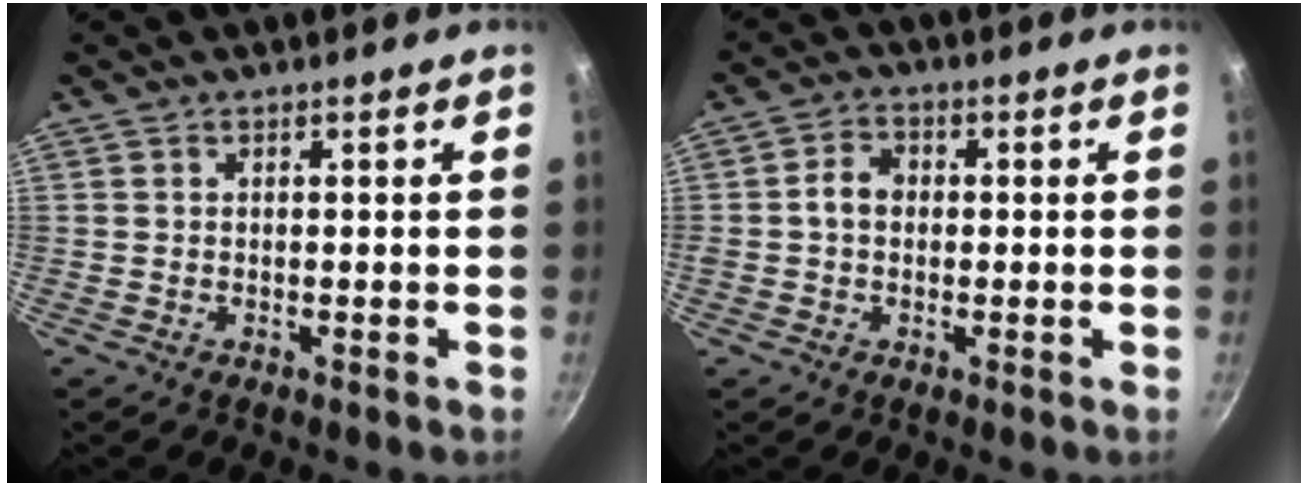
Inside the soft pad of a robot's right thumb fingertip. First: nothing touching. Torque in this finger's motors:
{"motor_torque": [0.39, 0.63, 0.43, 0.42, 0.00]}